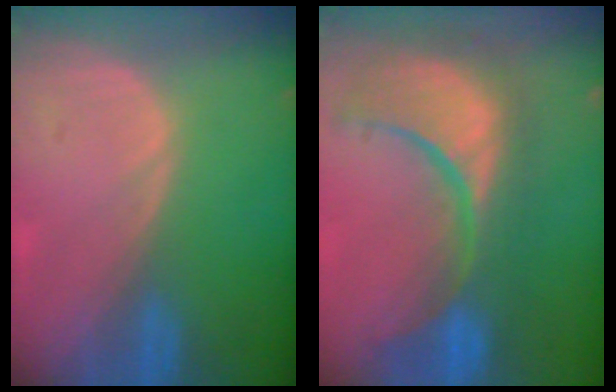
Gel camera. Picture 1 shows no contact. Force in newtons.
{"total": 13.0, "press": 11.5, "slide": 6.1}